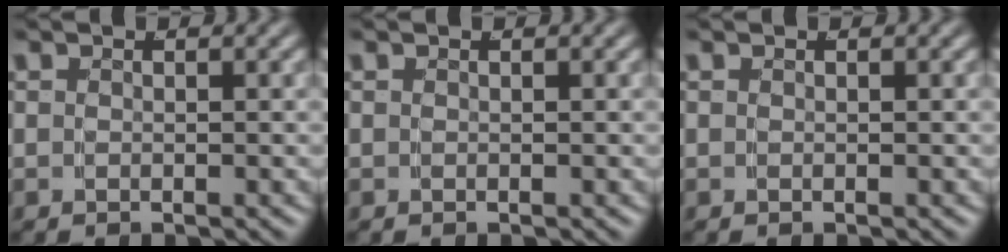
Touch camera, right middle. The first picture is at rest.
{"total": 0.0}
{"total": 0.0}